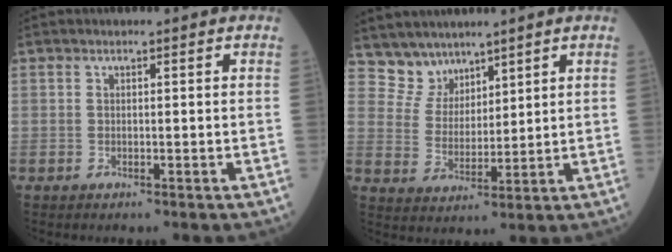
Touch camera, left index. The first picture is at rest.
{"total": 5.4, "force": [4.7, 2.6, -0.6], "torque": [0.006, 0.004, 0.103]}